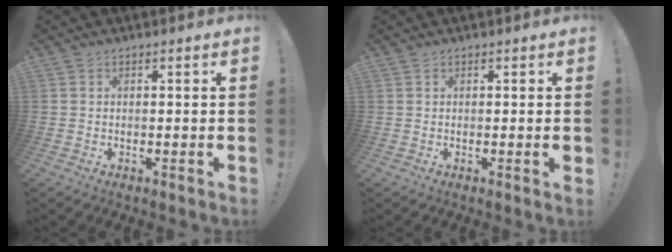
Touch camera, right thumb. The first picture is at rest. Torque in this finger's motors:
{"motor_torque": [0.03, 0.05, 0.18, 0.21, 0.00]}